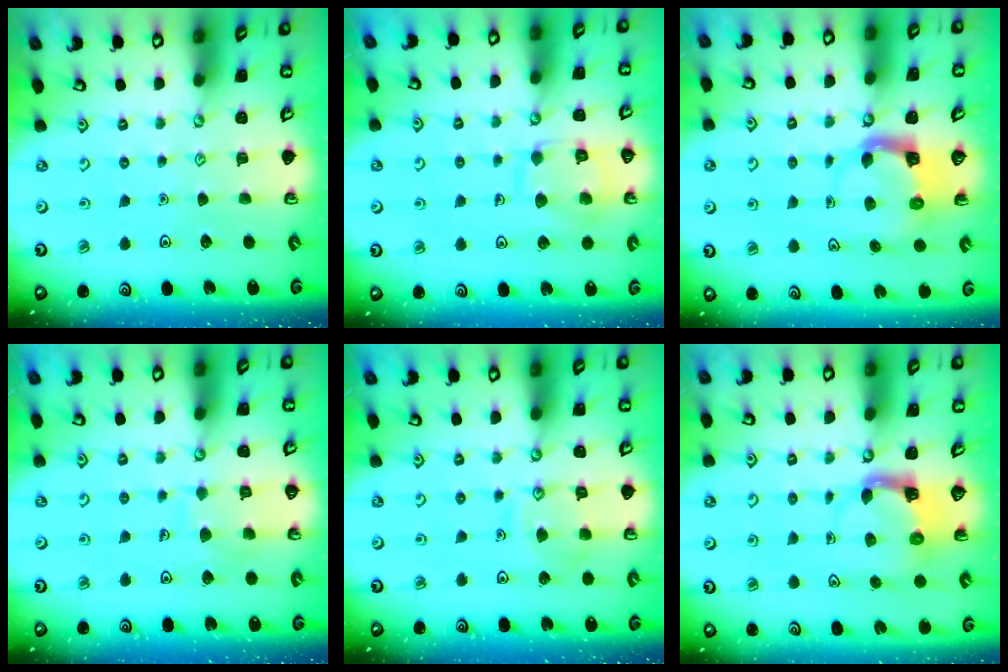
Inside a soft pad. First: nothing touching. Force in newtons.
{"total": 10.6, "press": 10.6, "slide": 0.2}
{"total": 3.7, "press": 3.6, "slide": 0.6}
{"total": 6.9, "press": 6.9, "slide": 0.7}
{"total": 9.4, "press": 9.4, "slide": 0.8}
{"total": 3.8, "press": 3.7, "slide": 0.7}